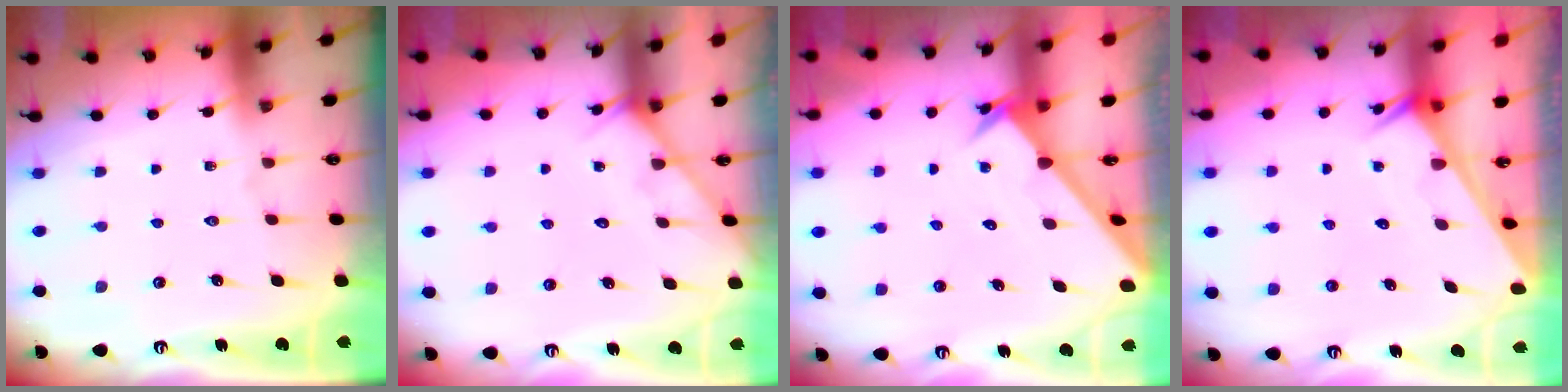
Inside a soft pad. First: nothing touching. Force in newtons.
{"total": 5.3, "press": 5.2, "slide": 0.6}
{"total": 2.5, "press": 2.5, "slide": 0.2}
{"total": 3.6, "press": 3.6, "slide": 0.3}